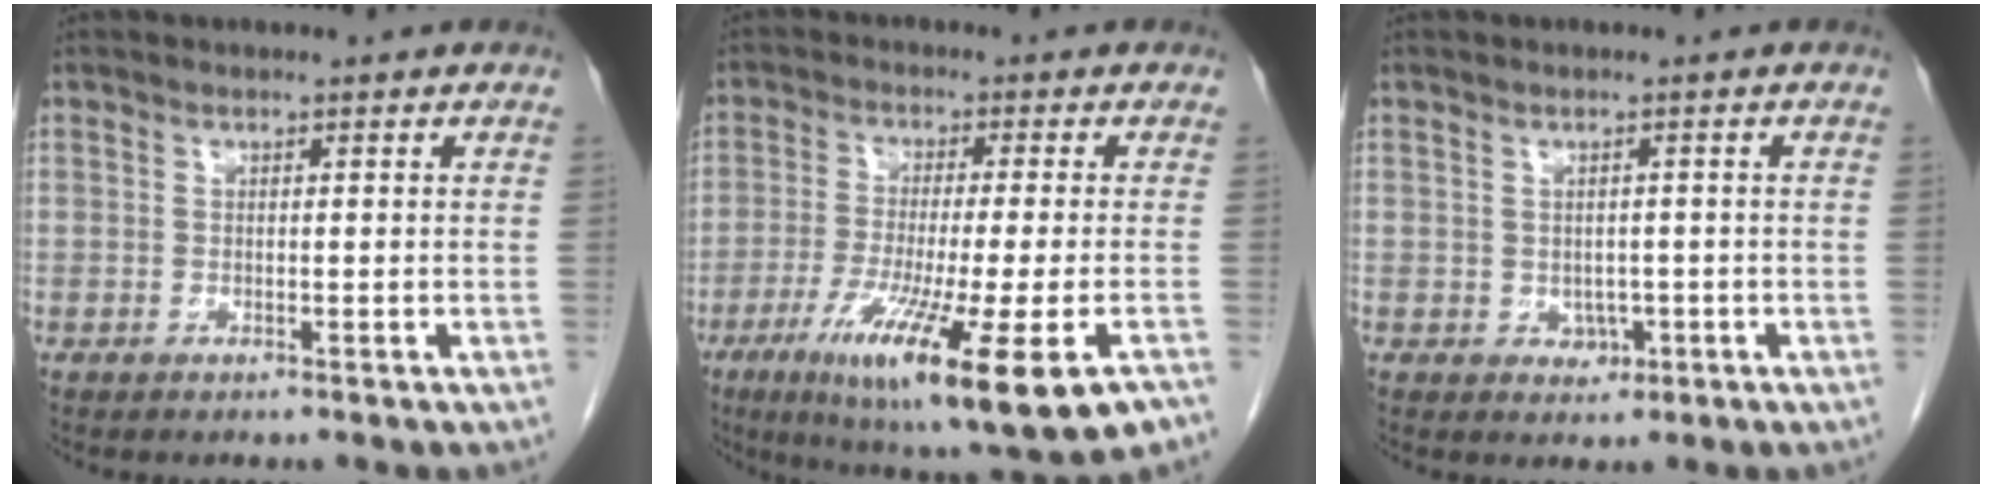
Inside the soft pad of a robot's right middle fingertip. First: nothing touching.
{"total": 17.6, "force": [-8.6, 0.8, 15.4], "torque": [-0.231, -0.057, -0.137]}
{"total": 2.2, "force": [-0.6, 1.8, 1.1], "torque": [-0.013, 0.003, -0.001]}